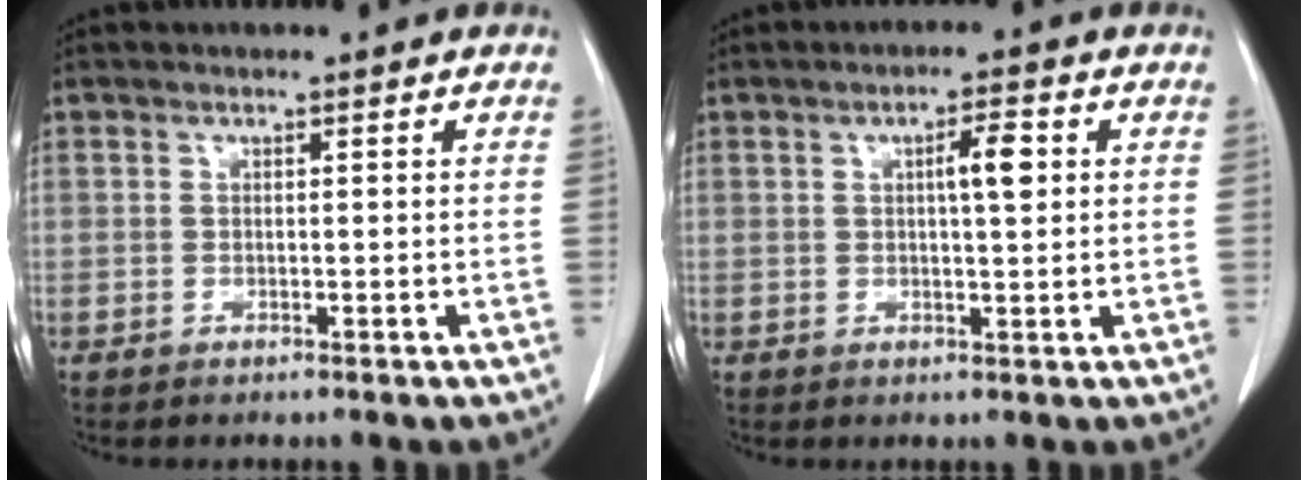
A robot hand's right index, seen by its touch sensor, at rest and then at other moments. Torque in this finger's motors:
{"motor_torque": [0.12, 0.01, 0.09, 0.02]}